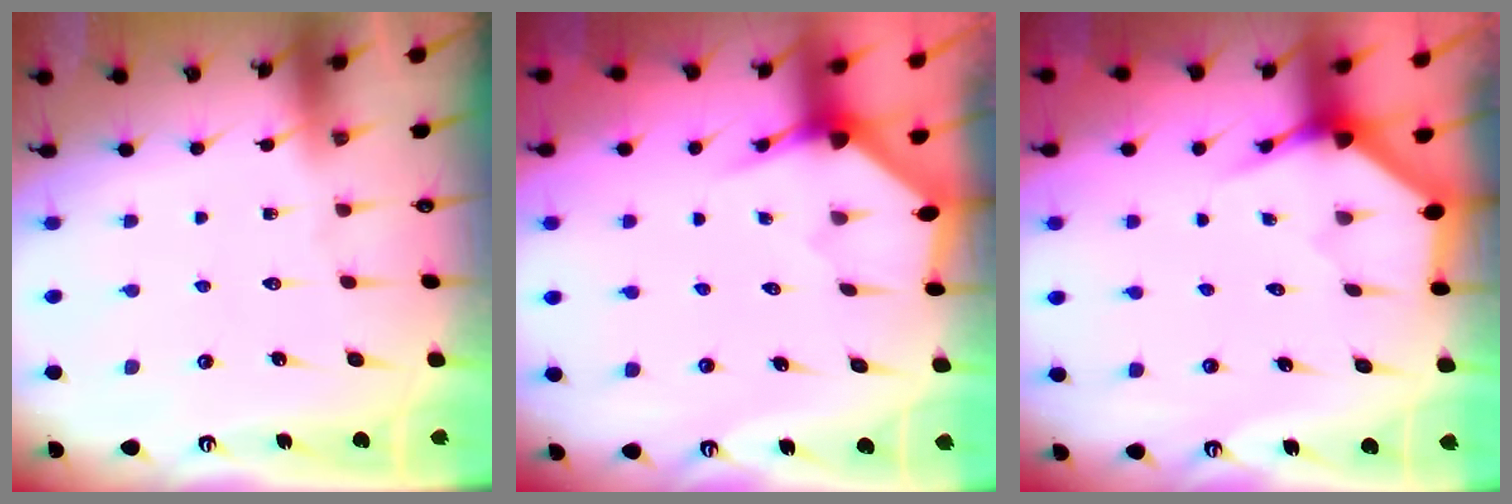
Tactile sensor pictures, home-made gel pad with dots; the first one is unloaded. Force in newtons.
{"total": 3.2, "press": 3.2, "slide": 0.3}
{"total": 3.5, "press": 3.5, "slide": 0.1}